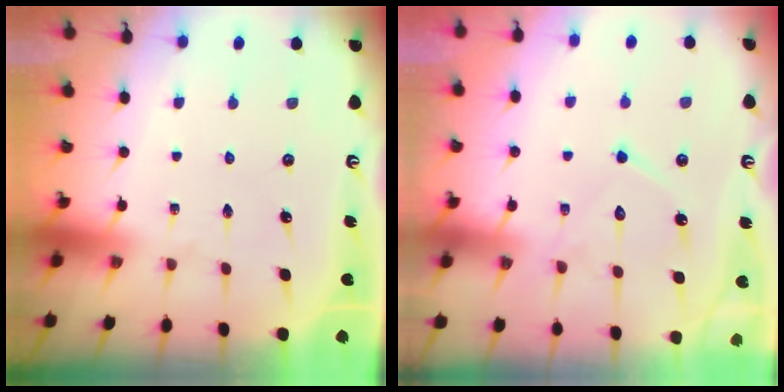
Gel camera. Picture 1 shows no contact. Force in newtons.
{"total": 12.2, "press": 12.1, "slide": 1.0}